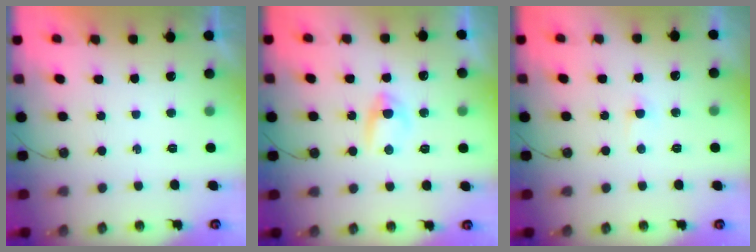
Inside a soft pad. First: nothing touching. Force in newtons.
{"total": 3.6, "press": 3.6, "slide": 0.6}
{"total": 1.7, "press": 1.7, "slide": 0.3}